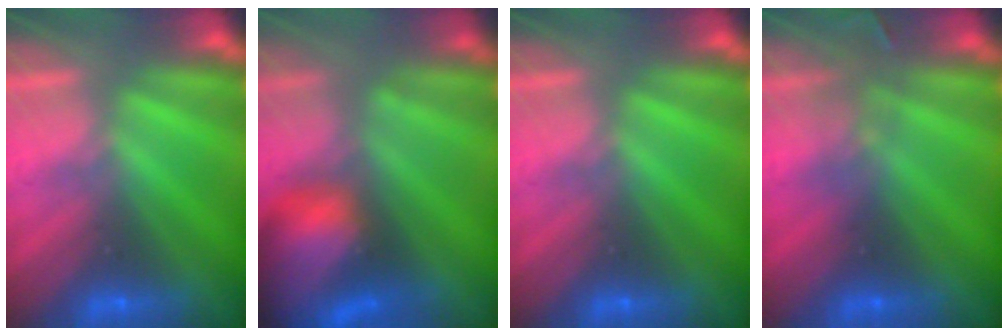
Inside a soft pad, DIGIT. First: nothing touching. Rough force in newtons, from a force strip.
{"total": 7.3}
{"total": 0.0}
{"total": 2.9}